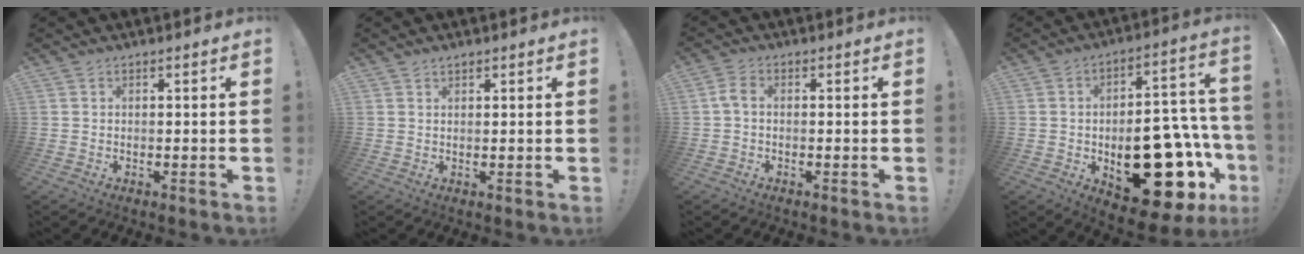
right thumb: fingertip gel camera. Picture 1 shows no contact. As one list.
[{"total": 1.3, "force": [1.0, 0.5, 0.6], "torque": [-0.003, -0.004, 0.018]}, {"total": 3.1, "force": [-0.1, 1.8, 2.5], "torque": [-0.055, 0.008, -0.001]}, {"total": 25.3, "force": [-7.0, 13.8, 20.1], "torque": [-0.270, 0.043, -0.086]}]